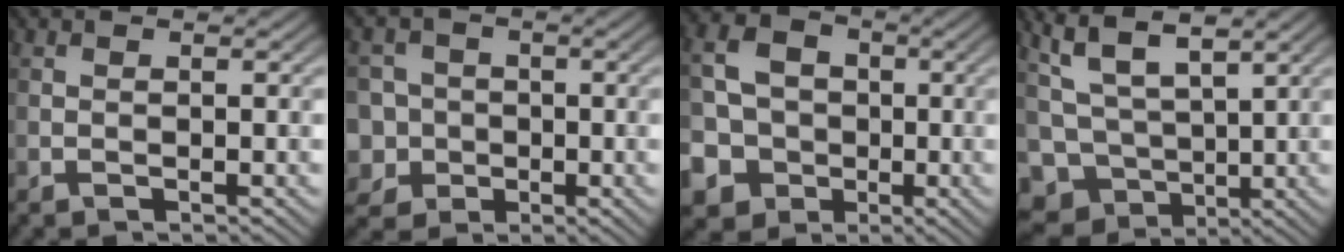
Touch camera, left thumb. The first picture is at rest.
{"total": 6.7, "force": [-1.4, 6.3, 1.5], "torque": [-0.051, 0.005, -0.055]}
{"total": 10.4, "force": [-2.7, 9.5, 3.4], "torque": [-0.113, -0.025, -0.074]}
{"total": 7.6, "force": [3.2, 4.6, 5.1], "torque": [-0.137, -0.005, 0.068]}